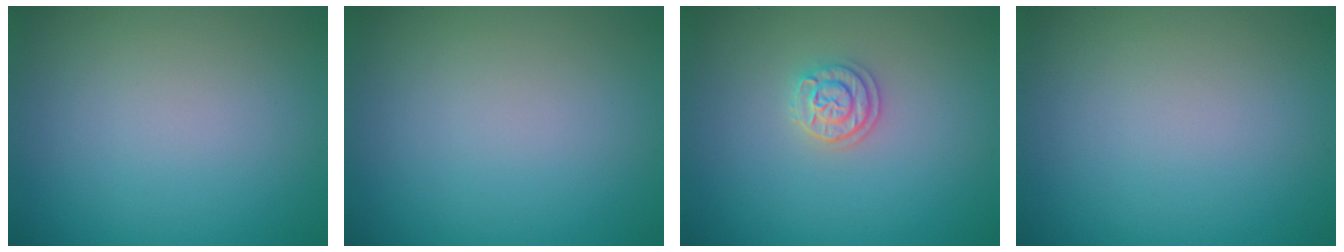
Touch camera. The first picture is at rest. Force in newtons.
{"total": 0.0}
{"total": 2.1, "press": 2.0, "slide": 0.6}
{"total": 0.0}